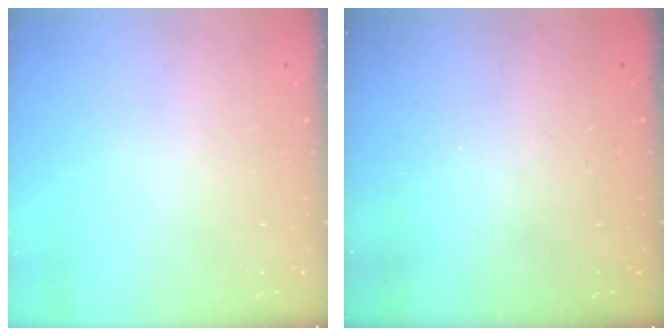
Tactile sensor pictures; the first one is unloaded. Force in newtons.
{"total": 0.0}